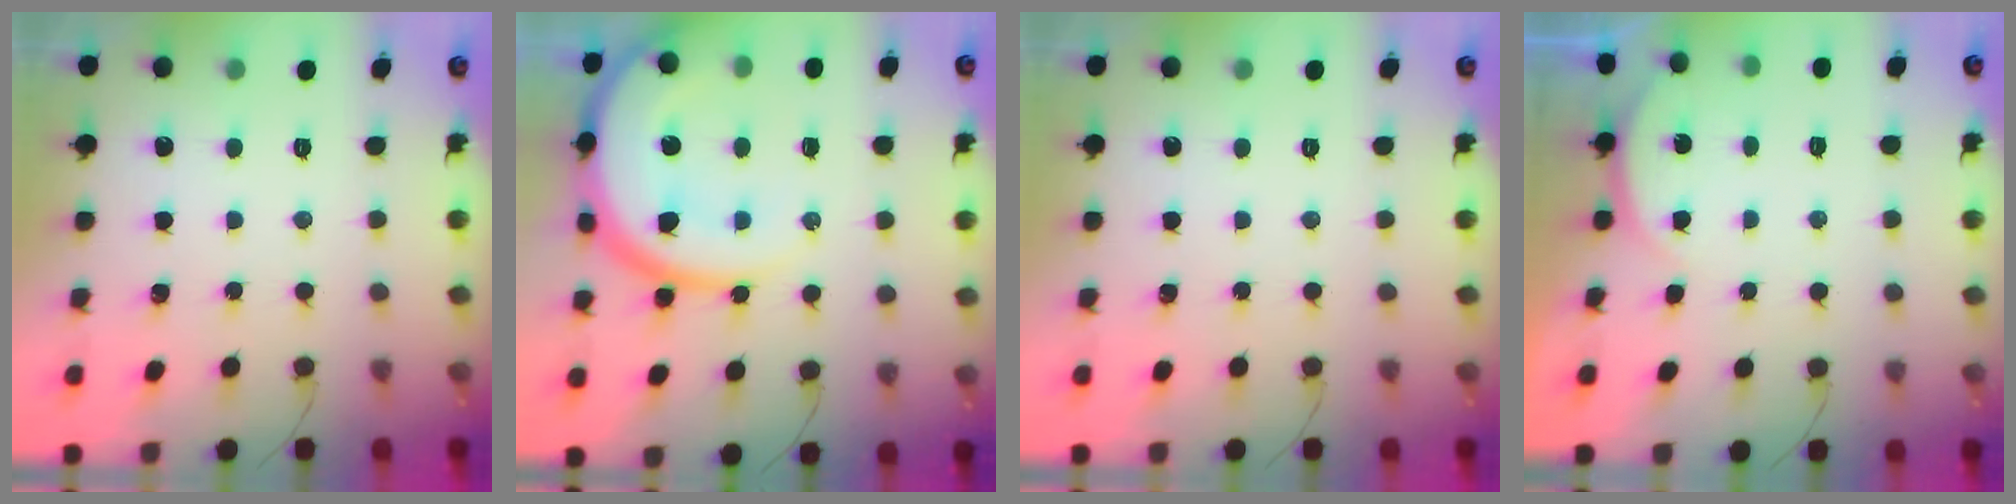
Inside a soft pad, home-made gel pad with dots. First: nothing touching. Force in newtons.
{"total": 19.1, "press": 19.0, "slide": 1.9}
{"total": 0.0}
{"total": 2.8, "press": 2.1, "slide": 1.7}